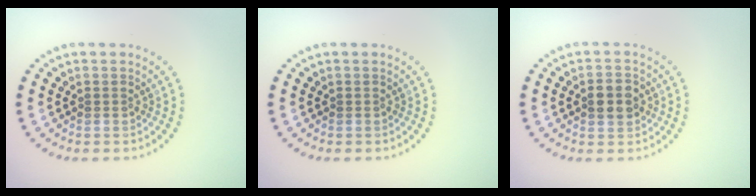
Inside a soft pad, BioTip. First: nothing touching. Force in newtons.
{"total": 0.0}
{"total": 3.0, "press": 3.0, "slide": 0.0}